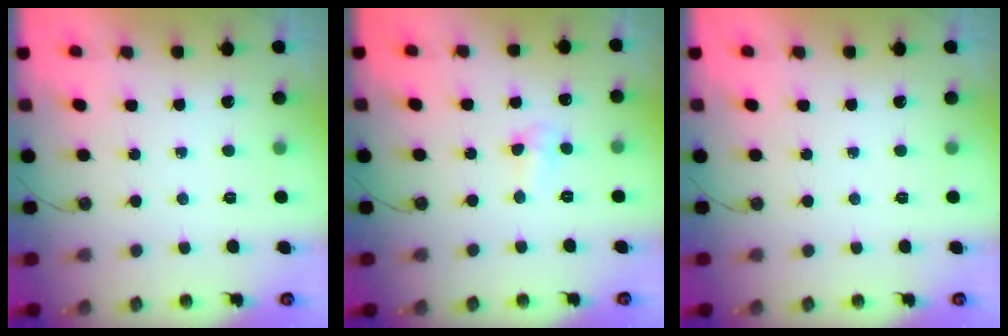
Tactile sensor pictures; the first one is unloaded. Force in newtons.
{"total": 3.5, "press": 3.4, "slide": 0.7}
{"total": 0.0}